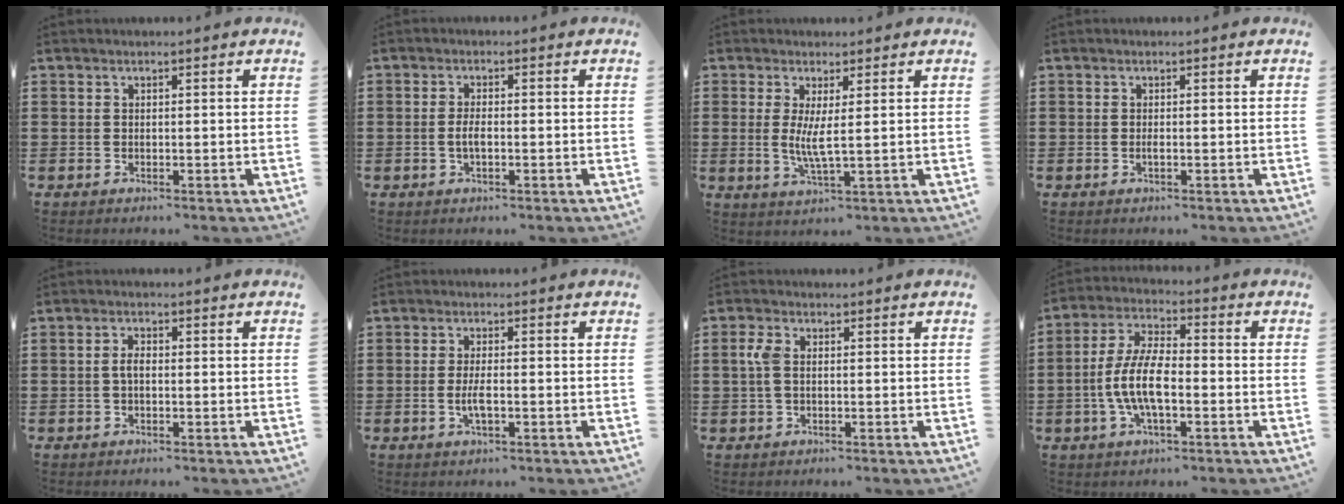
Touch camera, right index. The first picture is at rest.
{"total": 2.3, "force": [-0.4, 0.8, 2.1], "torque": [-0.047, -0.003, -0.009]}
{"total": 4.0, "force": [0.6, 0.3, 4.0], "torque": [-0.076, -0.007, 0.011]}
{"total": 0.7, "force": [-0.2, 0.1, 0.6], "torque": [-0.012, -0.005, -0.002]}
{"total": 1.9, "force": [-0.3, 0.7, 1.7], "torque": [-0.040, -0.003, -0.008]}
{"total": 3.1, "force": [-0.7, 0.8, 2.9], "torque": [-0.065, -0.006, -0.017]}
{"total": 3.0, "force": [0.2, 1.6, 2.6], "torque": [-0.069, 0.002, -0.002]}
{"total": 8.8, "force": [-2.1, 3.4, 7.9], "torque": [-0.181, -0.008, -0.047]}